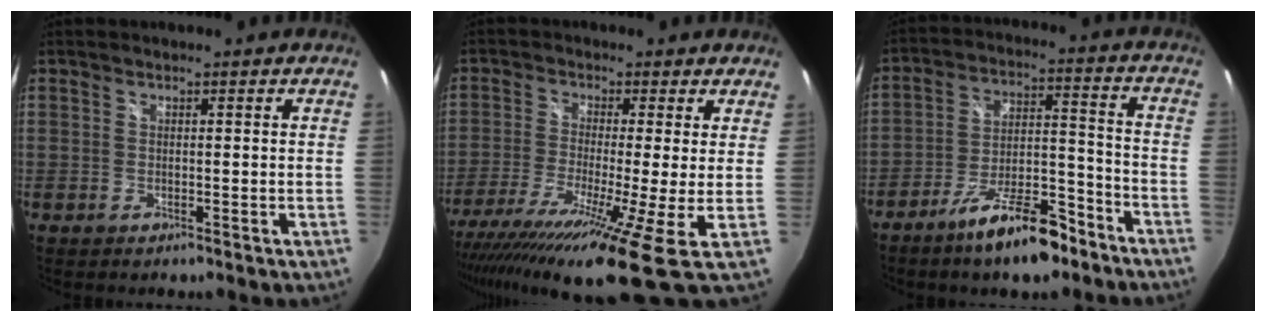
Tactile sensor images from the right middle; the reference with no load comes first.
{"total": 16.8, "force": [-9.1, 0.5, 14.1], "torque": [-0.271, -0.077, -0.158]}
{"total": 13.3, "force": [-9.7, 4.0, 8.1], "torque": [-0.141, 0.013, -0.152]}